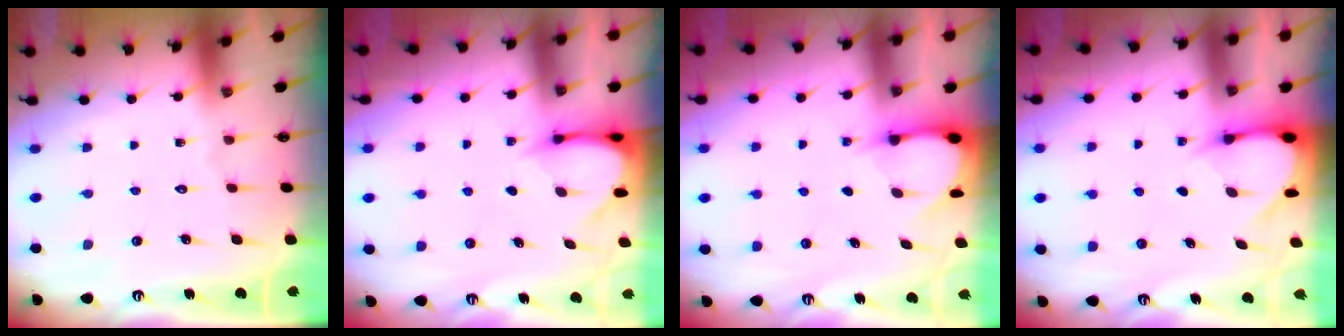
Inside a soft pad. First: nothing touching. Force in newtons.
{"total": 3.7, "press": 3.6, "slide": 0.3}
{"total": 3.2, "press": 3.2, "slide": 0.3}
{"total": 3.5, "press": 3.5, "slide": 0.3}